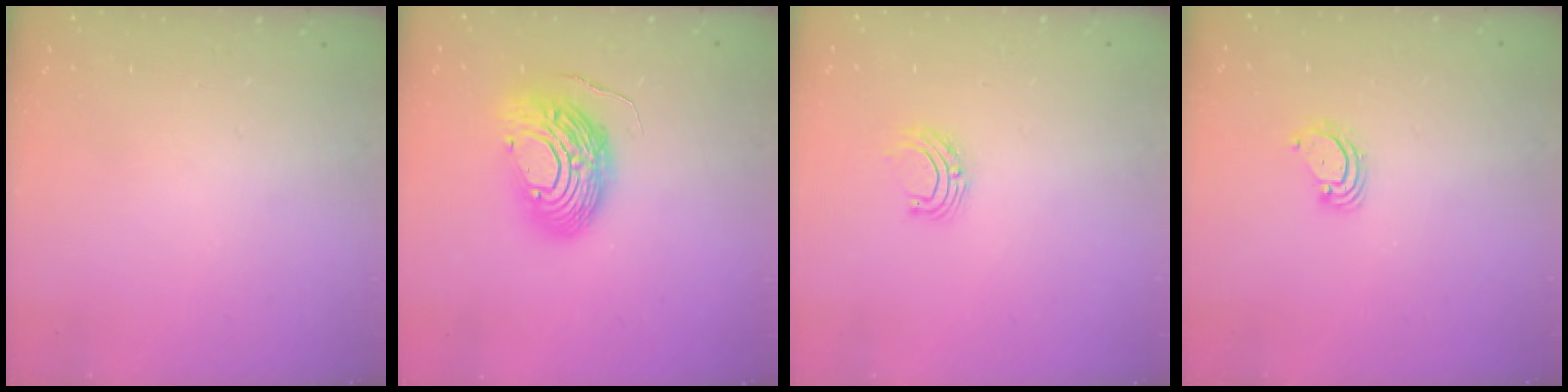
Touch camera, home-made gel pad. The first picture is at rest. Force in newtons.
{"total": 13.1, "press": 13.1, "slide": 1.3}
{"total": 5.9, "press": 5.9, "slide": 0.5}
{"total": 3.1, "press": 3.1, "slide": 0.3}